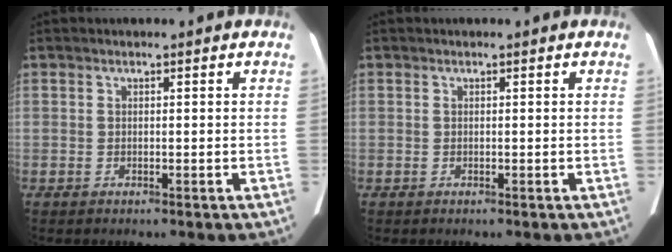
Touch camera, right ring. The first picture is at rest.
{"total": 0.0}